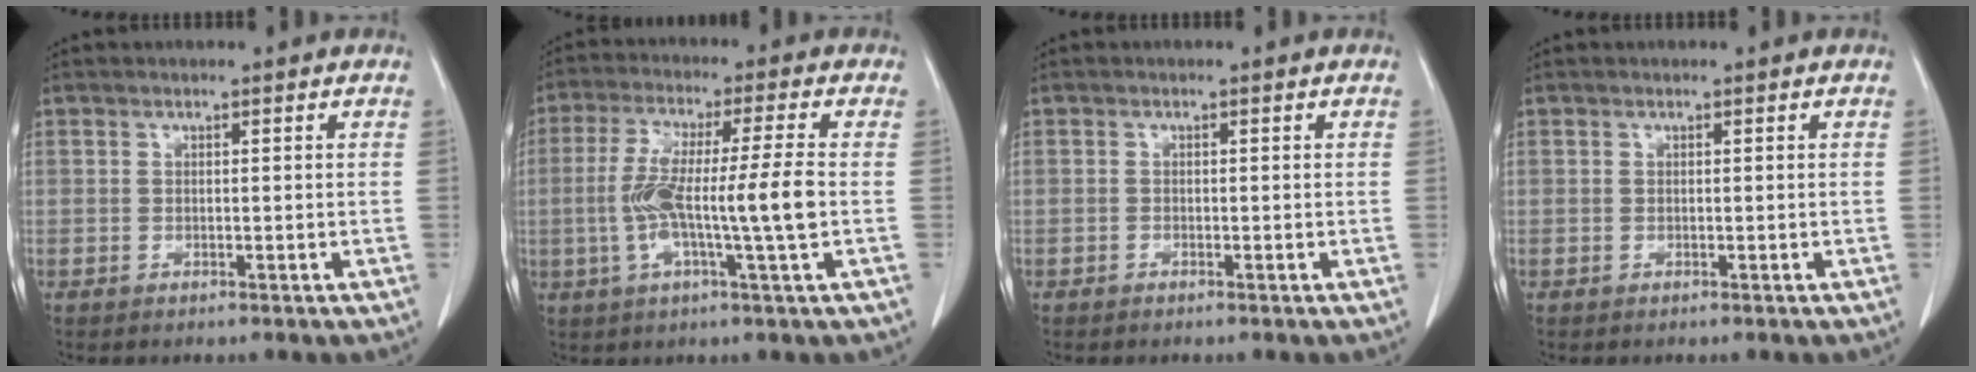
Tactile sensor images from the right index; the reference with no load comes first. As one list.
[{"total": 11.5, "force": [-1.5, -0.4, 11.4], "torque": [-0.219, 0.005, -0.030]}, {"total": 0.0}, {"total": 0.0}]